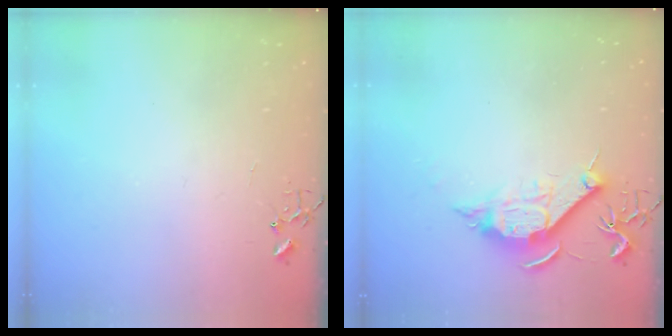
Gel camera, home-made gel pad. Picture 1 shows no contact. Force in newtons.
{"total": 10.5, "press": 10.5, "slide": 0.4}